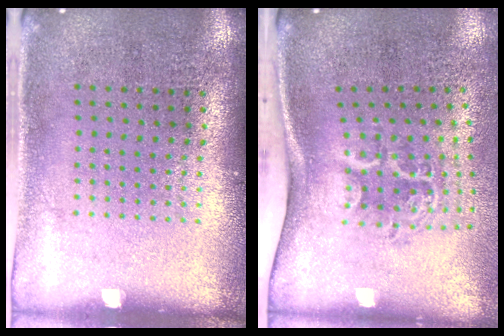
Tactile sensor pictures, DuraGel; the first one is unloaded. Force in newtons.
{"total": 2.2, "press": 1.4, "slide": 1.7}